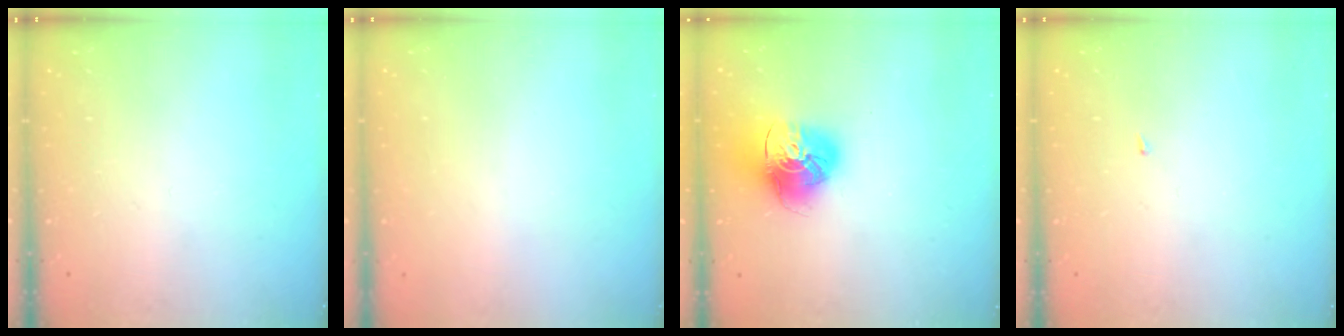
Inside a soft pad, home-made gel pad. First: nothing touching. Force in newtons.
{"total": 0.9, "press": 0.9, "slide": 0.1}
{"total": 15.6, "press": 15.5, "slide": 1.7}
{"total": 1.4, "press": 1.3, "slide": 0.1}